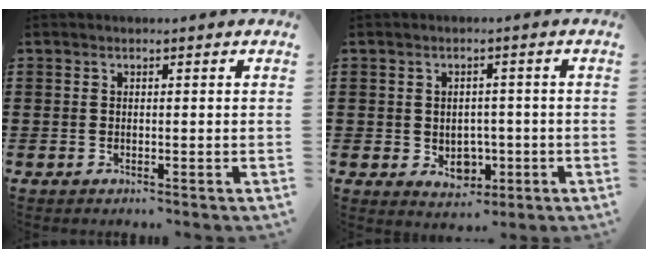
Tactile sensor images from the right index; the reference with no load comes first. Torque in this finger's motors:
{"motor_torque": [0.00, 0.09, 0.39, 0.03]}